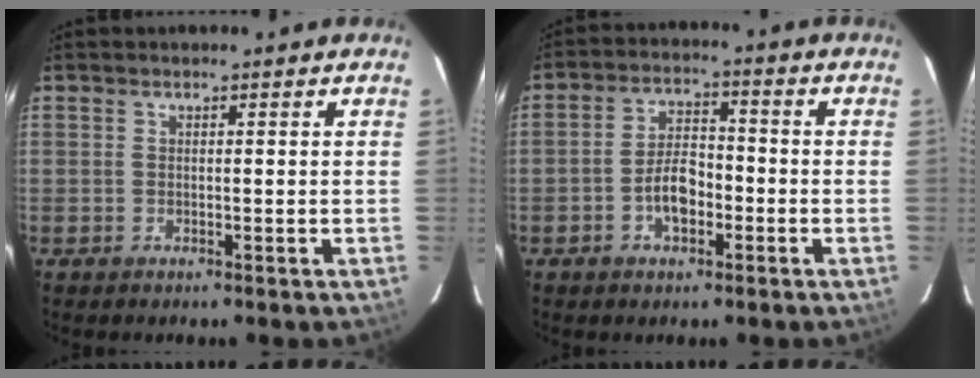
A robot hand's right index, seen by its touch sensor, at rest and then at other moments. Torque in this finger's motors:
{"motor_torque": [1.04, -0.16, 0.21, 0.05]}